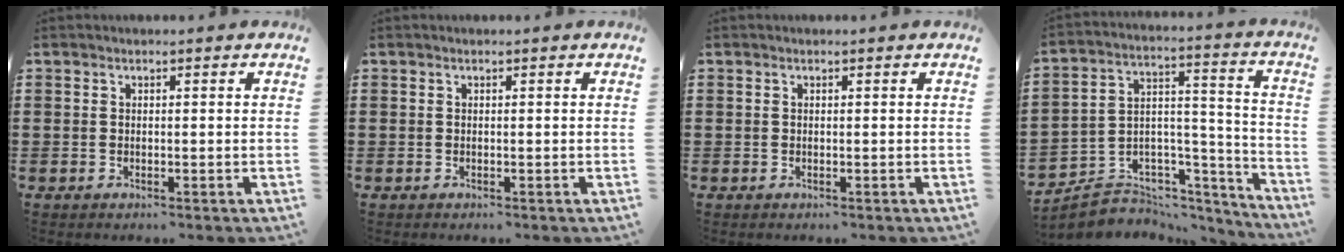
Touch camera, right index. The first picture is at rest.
{"total": 0.0}
{"total": 0.0}
{"total": 4.5, "force": [-3.4, 3.0, 0.1], "torque": [-0.014, -0.006, -0.064]}